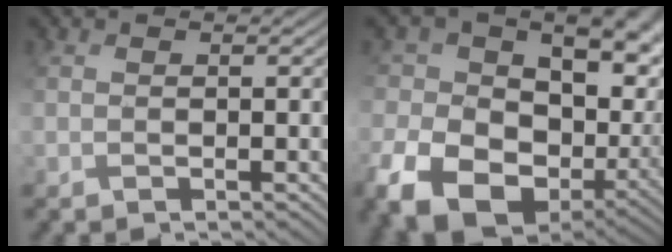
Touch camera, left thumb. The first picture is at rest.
{"total": 16.1, "force": [-2.4, 11.9, 10.6], "torque": [-0.232, -0.033, -0.026]}